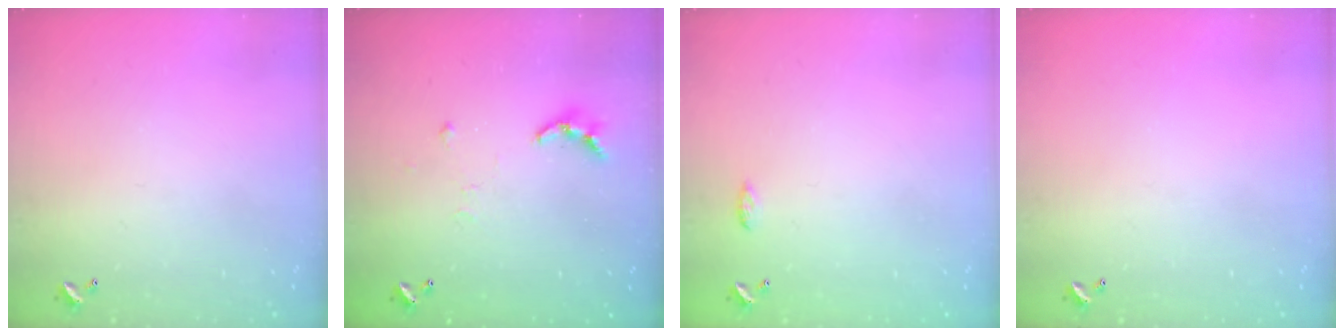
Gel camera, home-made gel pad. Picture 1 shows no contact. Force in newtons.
{"total": 6.7, "press": 6.7, "slide": 0.5}
{"total": 3.2, "press": 3.2, "slide": 0.3}
{"total": 0.0}